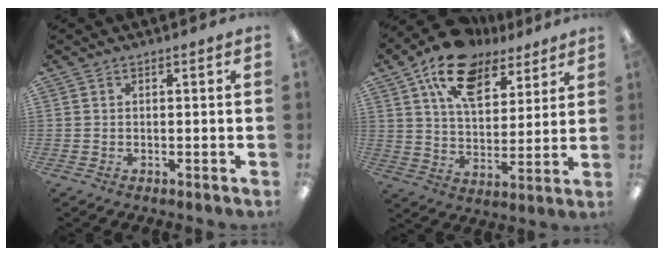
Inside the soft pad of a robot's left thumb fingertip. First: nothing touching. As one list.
[{"total": 16.2, "force": [11.0, 8.5, 8.4], "torque": [-0.148, -0.048, 0.198]}]